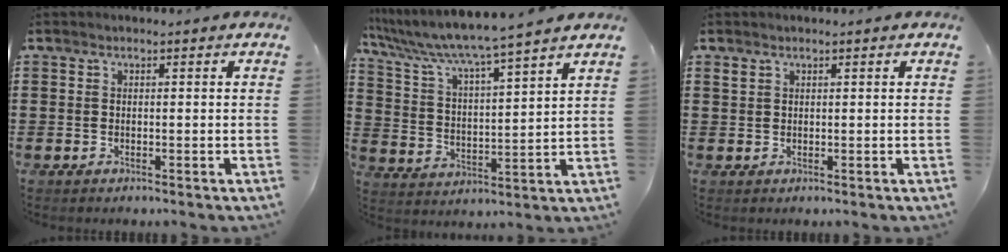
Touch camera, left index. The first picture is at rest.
{"total": 5.9, "force": [5.2, -0.8, 2.5], "torque": [-0.074, -0.040, 0.082]}
{"total": 0.9, "force": [0.7, 0.5, 0.3], "torque": [-0.008, 0.003, 0.013]}